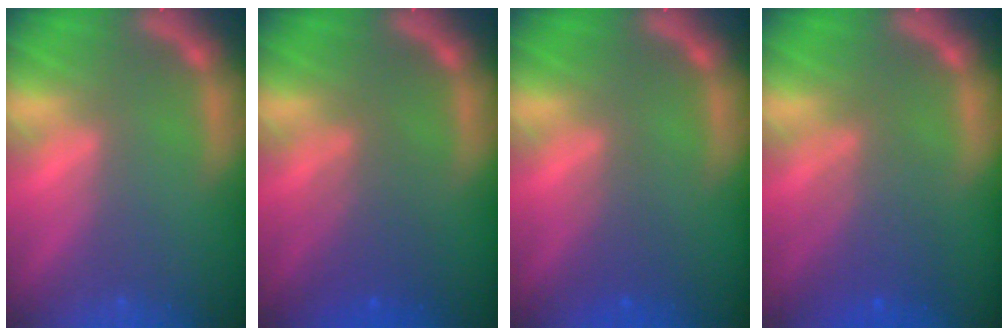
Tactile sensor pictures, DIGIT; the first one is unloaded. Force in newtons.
{"total": 3.6}
{"total": 2.0}
{"total": 4.6}